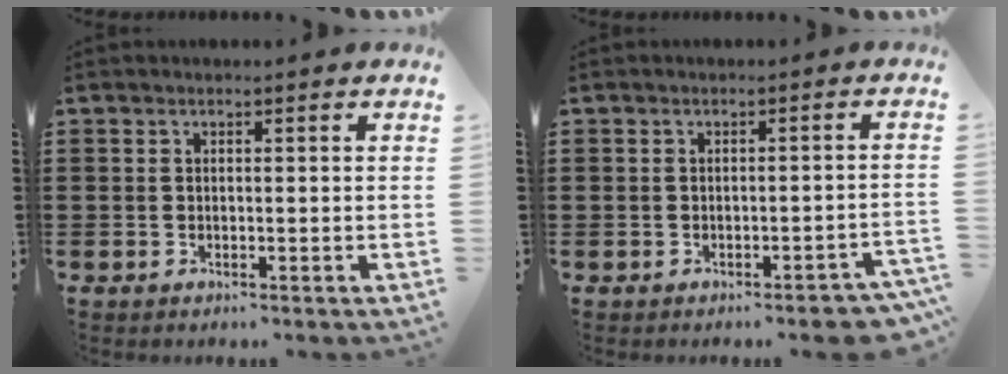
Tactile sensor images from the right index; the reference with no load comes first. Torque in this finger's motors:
{"motor_torque": [-0.40, 0.16, -1.05, -0.21]}